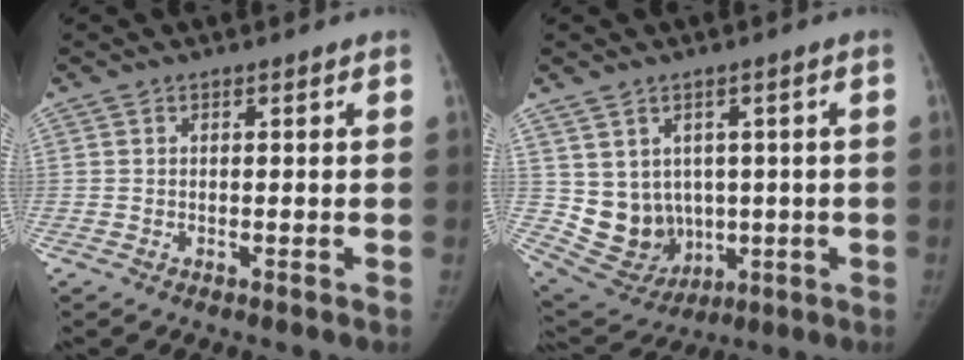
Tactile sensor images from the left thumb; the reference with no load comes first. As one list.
[{"total": 10.3, "force": [0.7, 9.0, 4.8], "torque": [-0.052, -0.006, 0.048]}]